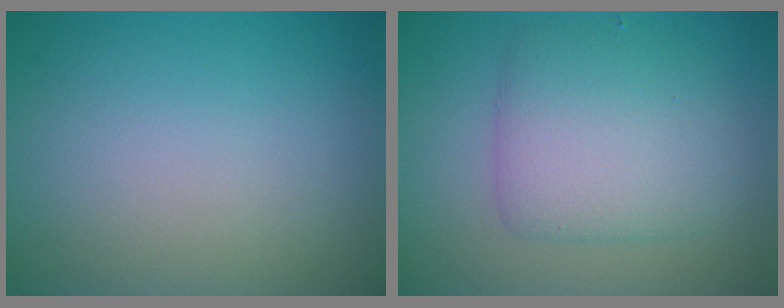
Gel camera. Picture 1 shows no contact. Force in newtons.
{"total": 5.4, "press": 5.4, "slide": 0.0}